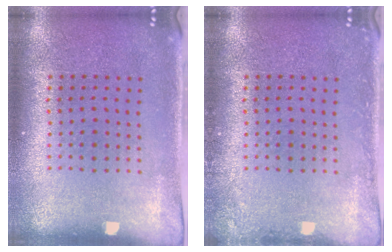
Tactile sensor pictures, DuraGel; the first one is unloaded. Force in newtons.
{"total": 1.2, "press": 1.2, "slide": 0.2}